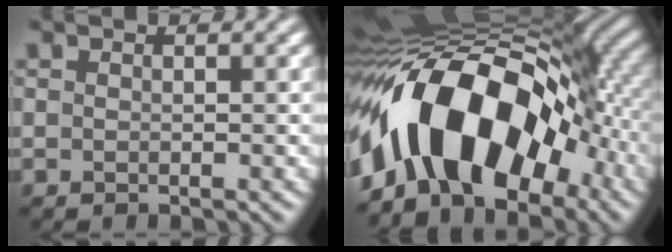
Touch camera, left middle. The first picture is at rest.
{"total": 15.0, "force": [-4.7, 8.6, 11.3], "torque": [-0.175, 0.020, -0.090]}